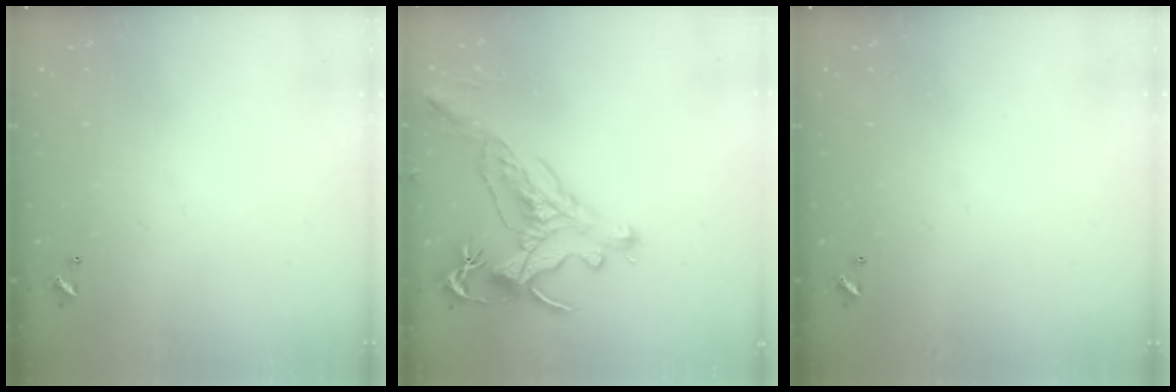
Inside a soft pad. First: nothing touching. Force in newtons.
{"total": 1.2, "press": 0.9, "slide": 0.9}
{"total": 0.0}